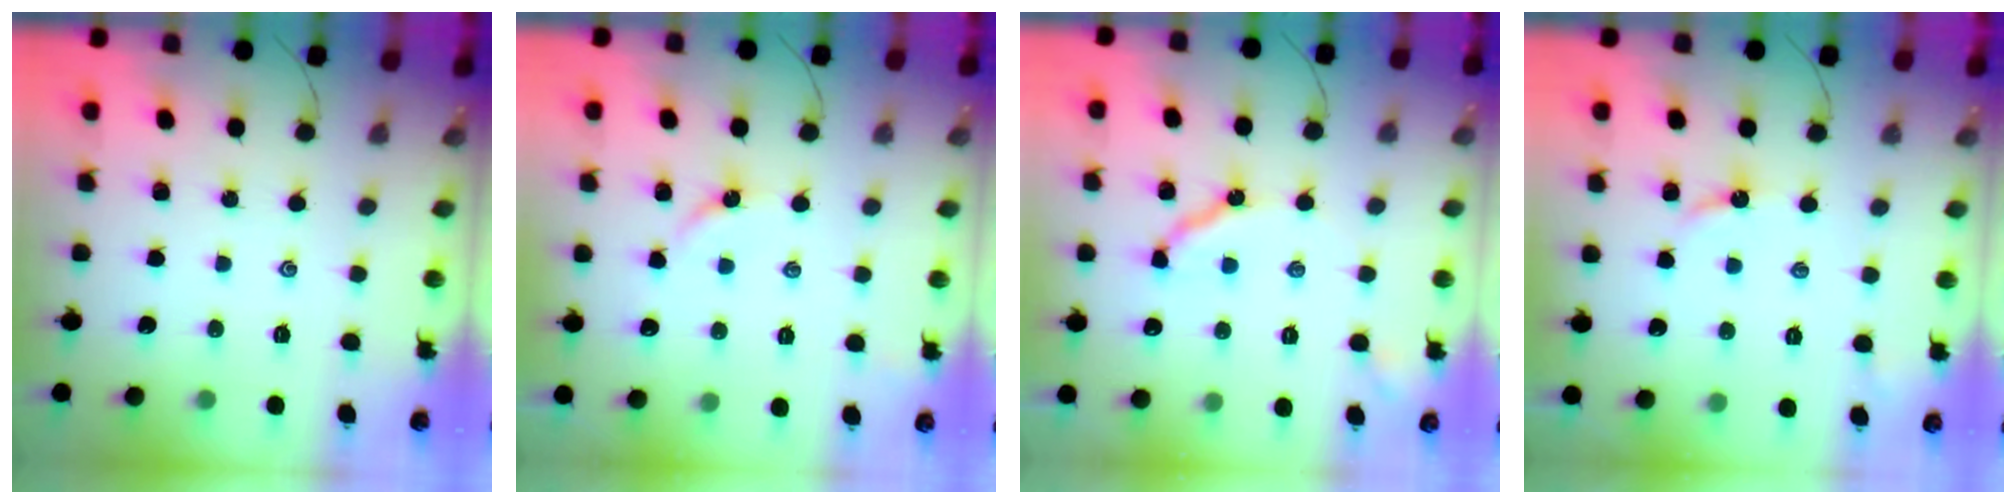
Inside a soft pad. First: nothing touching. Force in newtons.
{"total": 2.7, "press": 2.6, "slide": 0.6}
{"total": 9.0, "press": 8.9, "slide": 1.0}
{"total": 2.8, "press": 2.8, "slide": 0.2}